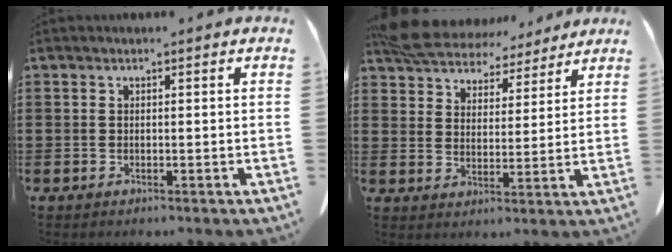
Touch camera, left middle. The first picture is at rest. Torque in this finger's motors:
{"motor_torque": [0.14, -0.02, 0.30, 0.14]}